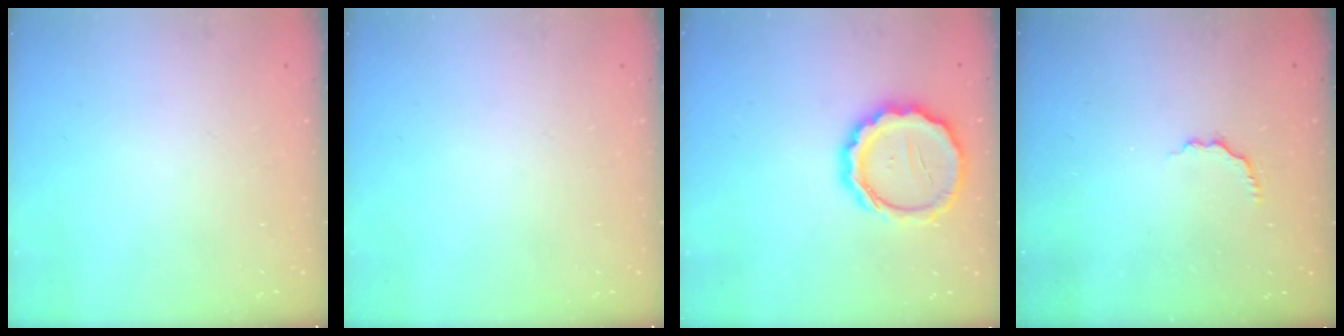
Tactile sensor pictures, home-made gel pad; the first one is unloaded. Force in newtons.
{"total": 0.0}
{"total": 14.7, "press": 14.4, "slide": 3.1}
{"total": 2.8, "press": 2.6, "slide": 0.9}